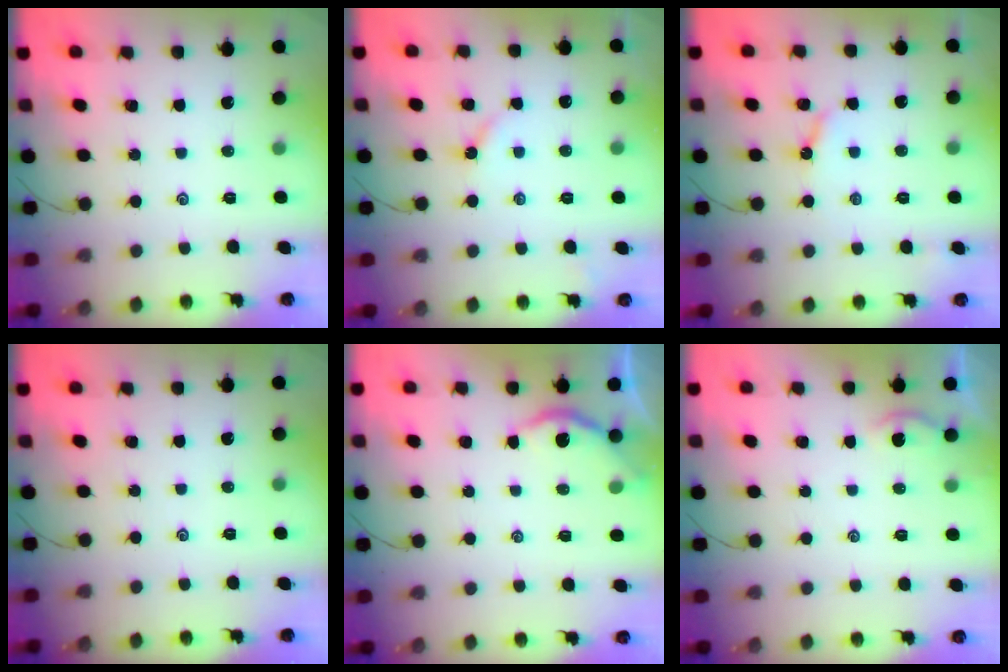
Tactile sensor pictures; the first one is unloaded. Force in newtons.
{"total": 2.8, "press": 2.8, "slide": 0.3}
{"total": 4.2, "press": 4.2, "slide": 0.2}
{"total": 0.0}
{"total": 4.7, "press": 4.7, "slide": 0.2}
{"total": 1.2, "press": 1.2, "slide": 0.2}